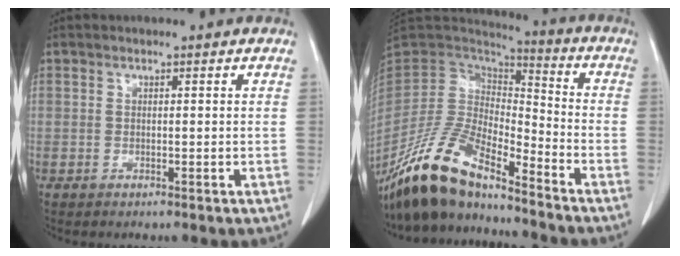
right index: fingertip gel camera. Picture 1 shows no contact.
{"total": 15.7, "force": [-13.0, 4.3, 7.7], "torque": [-0.148, 0.008, -0.246]}